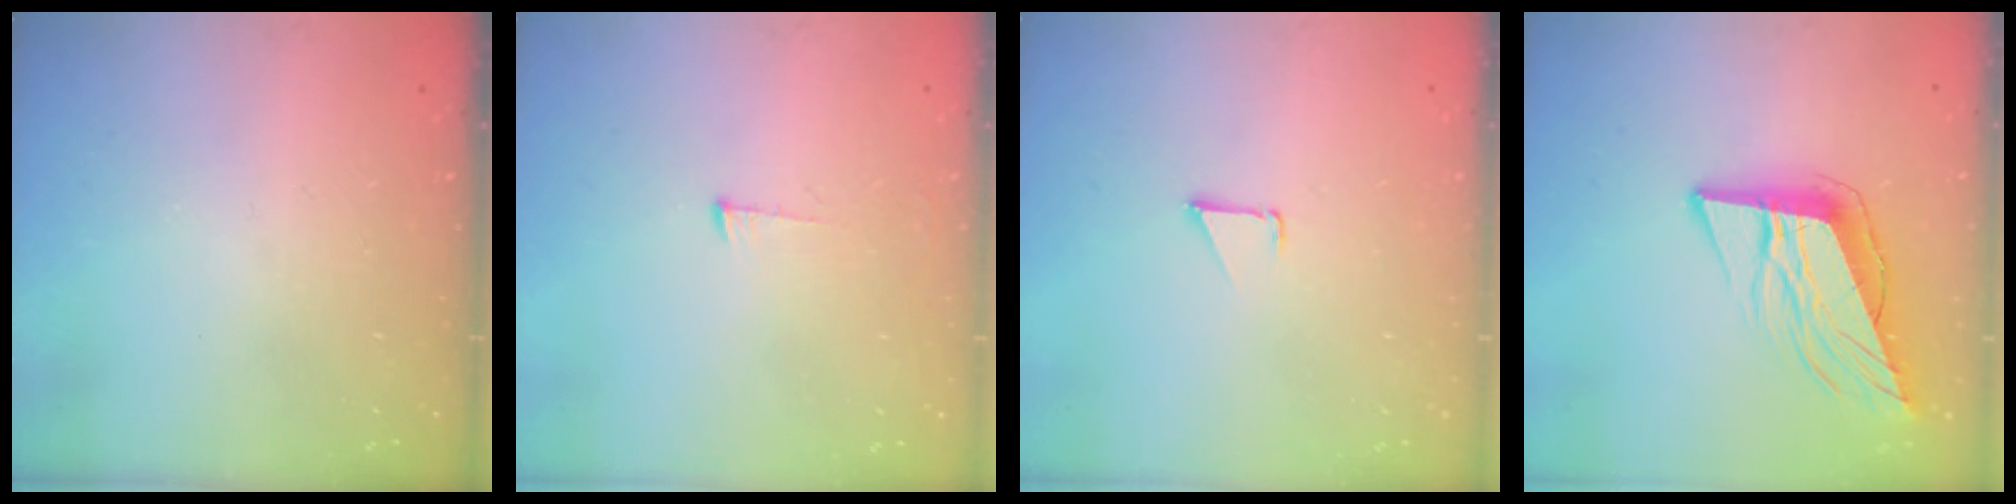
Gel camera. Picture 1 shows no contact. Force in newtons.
{"total": 6.1, "press": 6.1, "slide": 0.4}
{"total": 0.9, "press": 0.9, "slide": 0.1}
{"total": 12.0, "press": 11.6, "slide": 3.3}